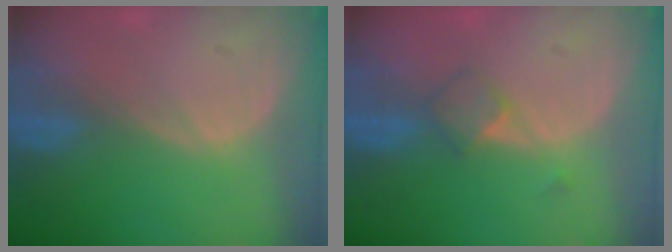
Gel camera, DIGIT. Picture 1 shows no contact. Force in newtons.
{"total": 3.0, "press": 2.7, "slide": 1.2}